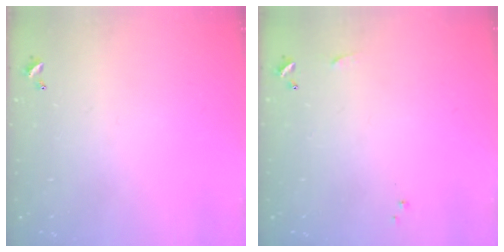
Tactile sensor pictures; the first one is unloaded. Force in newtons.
{"total": 4.2, "press": 4.2, "slide": 0.6}